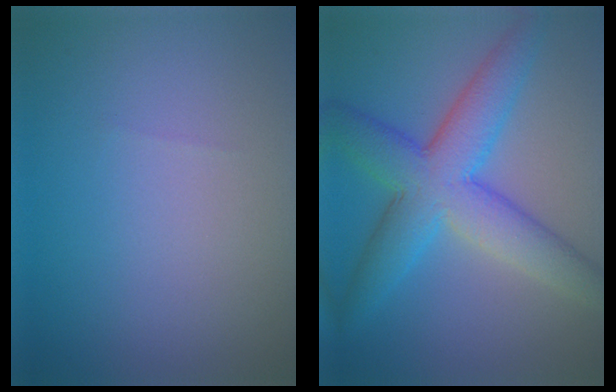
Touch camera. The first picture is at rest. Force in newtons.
{"total": 7.8, "press": 7.8, "slide": 0.1}